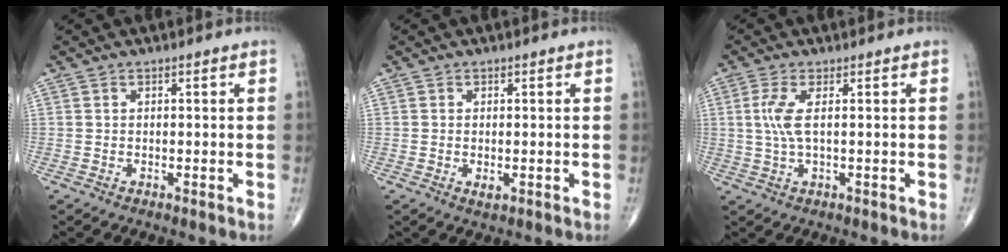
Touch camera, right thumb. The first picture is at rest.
{"total": 1.5, "force": [-0.3, 0.8, 1.2], "torque": [-0.023, -0.004, -0.004]}
{"total": 4.4, "force": [0.7, 1.1, 4.2], "torque": [-0.116, 0.002, 0.015]}